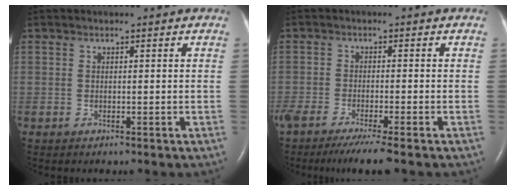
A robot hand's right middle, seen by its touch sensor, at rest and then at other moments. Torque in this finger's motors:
{"motor_torque": [0.58, -0.50, 0.06, 0.07]}